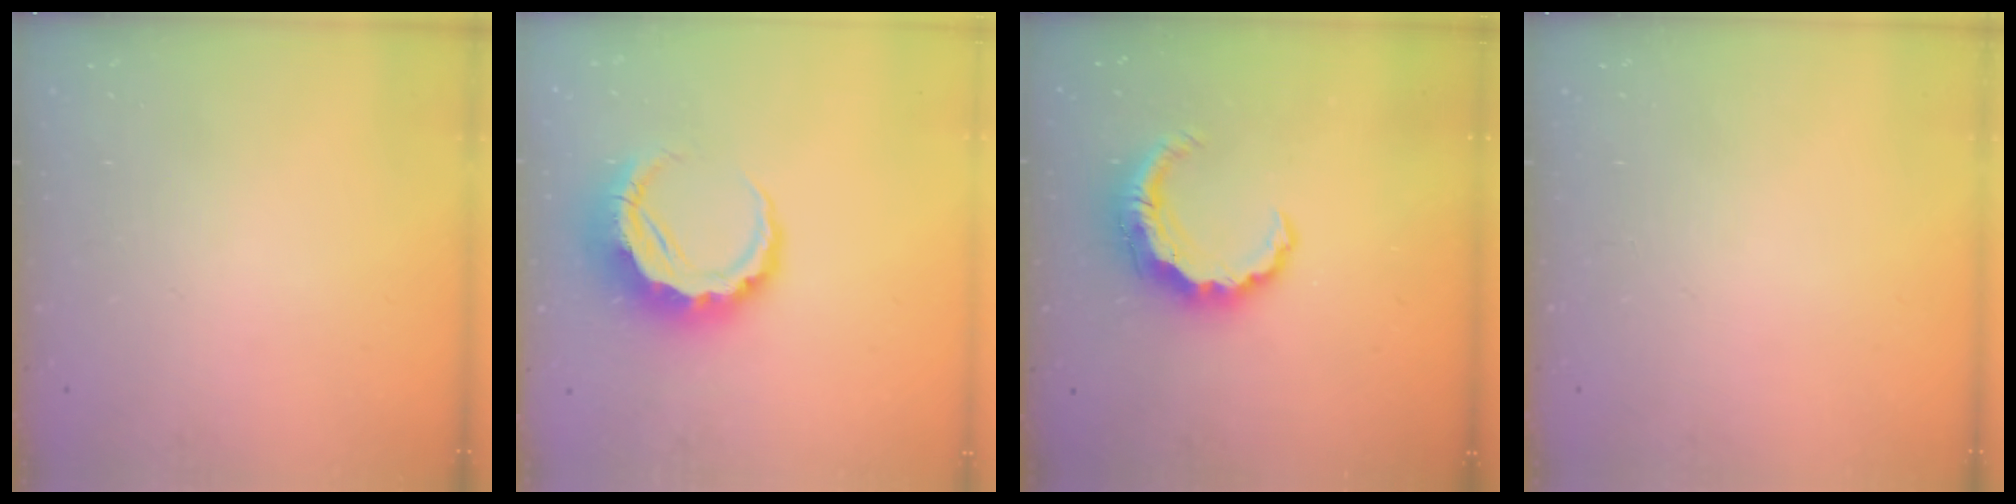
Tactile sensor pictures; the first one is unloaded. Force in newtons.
{"total": 9.5, "press": 9.4, "slide": 1.8}
{"total": 9.4, "press": 9.3, "slide": 1.0}
{"total": 0.0}